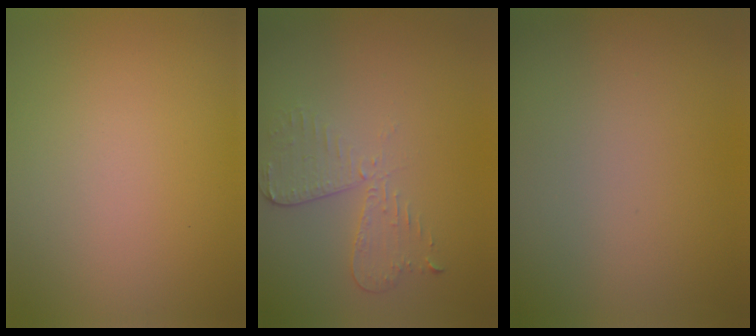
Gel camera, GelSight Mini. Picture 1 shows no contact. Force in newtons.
{"total": 2.9, "press": 2.6, "slide": 1.4}
{"total": 0.0}